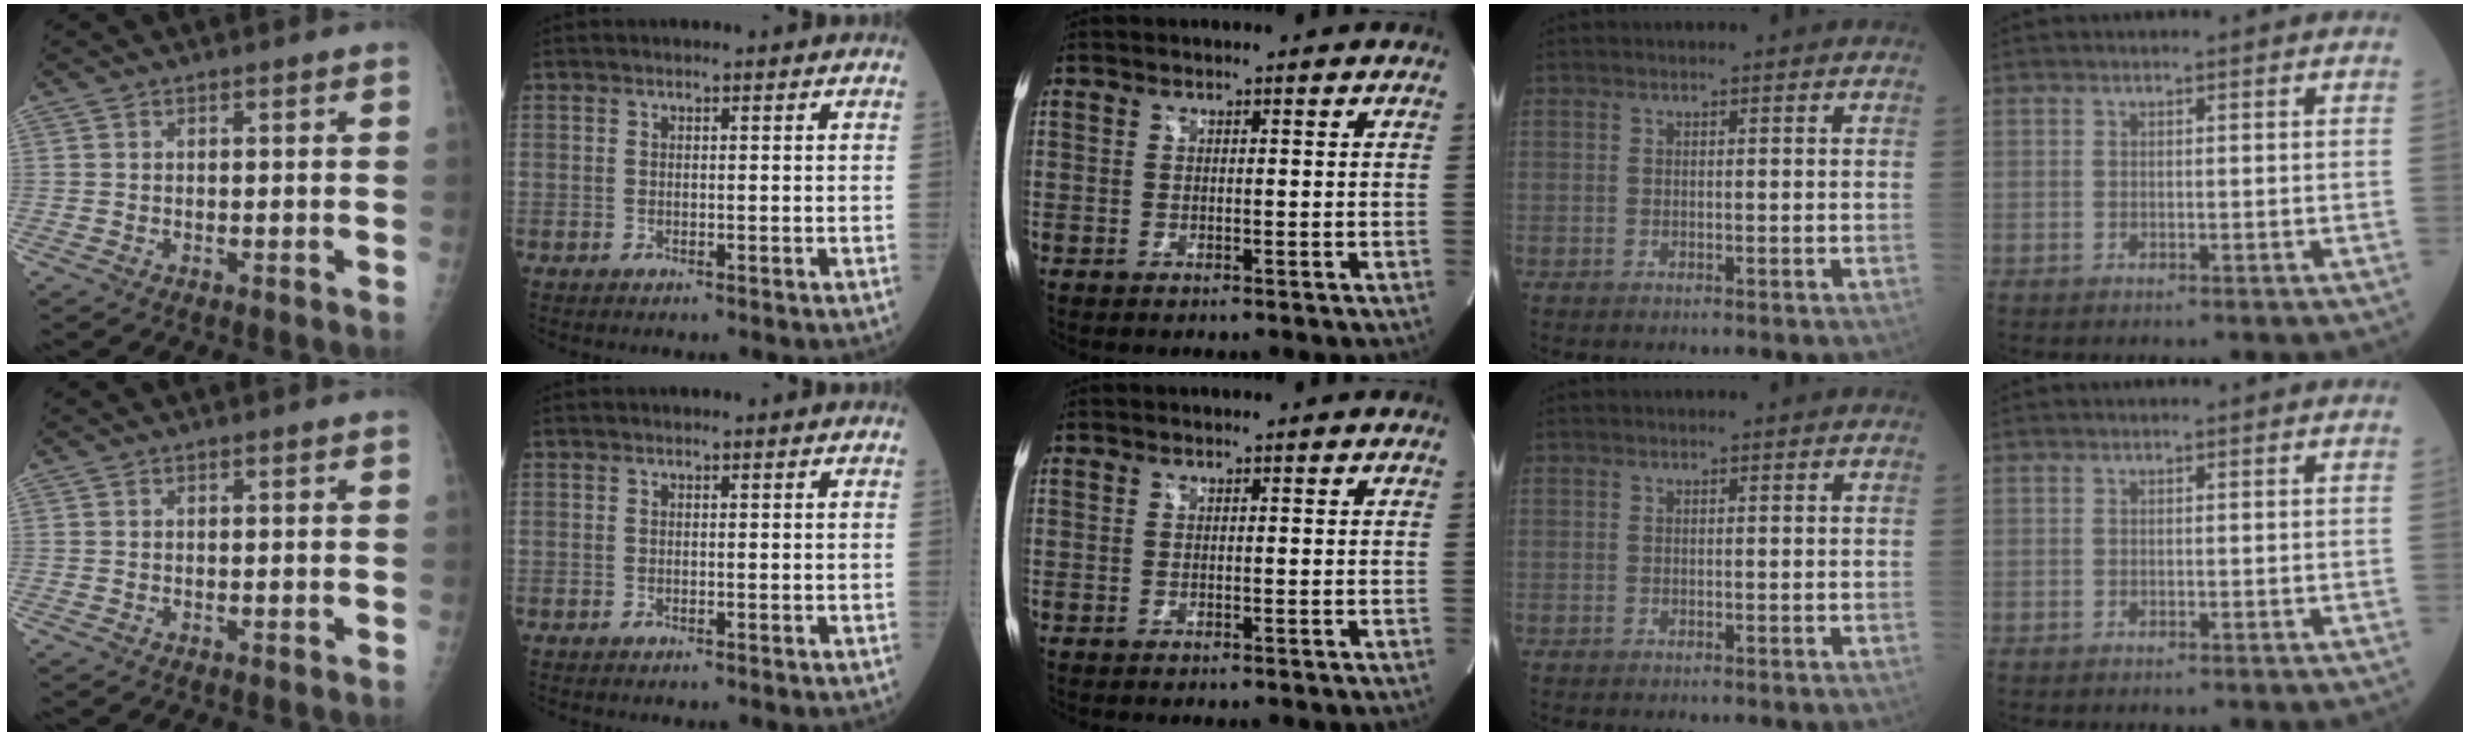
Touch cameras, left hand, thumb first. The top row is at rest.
{}